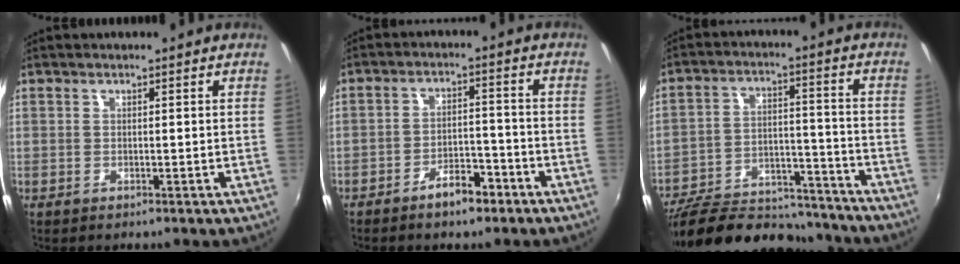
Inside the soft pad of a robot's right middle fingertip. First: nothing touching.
{"total": 5.8, "force": [-4.2, 2.3, 3.2], "torque": [-0.064, 0.006, -0.061]}
{"total": 25.3, "force": [-21.6, 8.6, 10.0], "torque": [-0.193, 0.009, -0.303]}